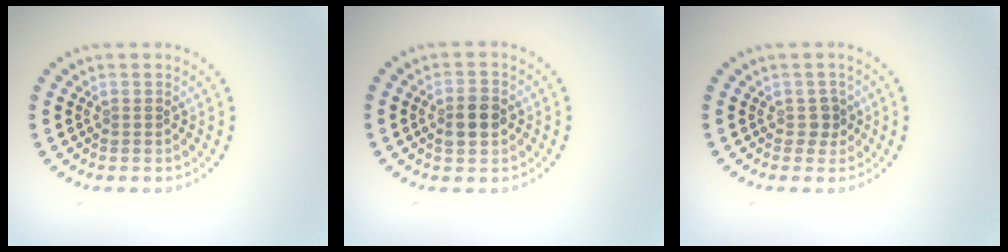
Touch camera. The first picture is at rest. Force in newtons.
{"total": 2.9, "press": 2.9, "slide": 0.2}
{"total": 1.2, "press": 0.9, "slide": 0.7}